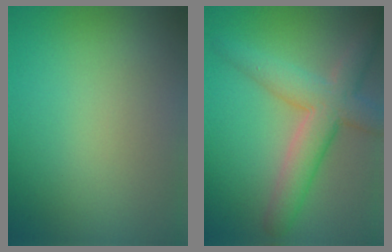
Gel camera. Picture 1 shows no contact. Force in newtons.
{"total": 6.0, "press": 6.0, "slide": 0.3}